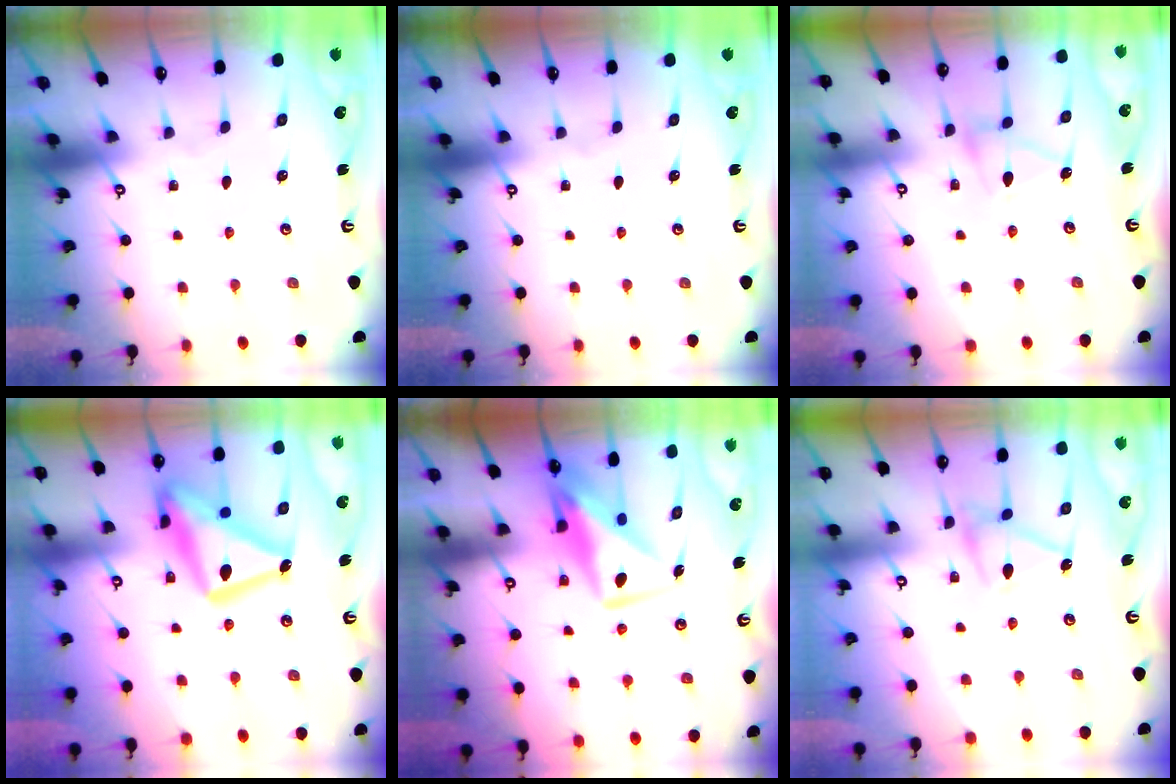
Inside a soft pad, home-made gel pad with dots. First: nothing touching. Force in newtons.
{"total": 0.0}
{"total": 7.7, "press": 7.7, "slide": 0.7}
{"total": 19.6, "press": 19.6, "slide": 1.5}
{"total": 11.0, "press": 10.9, "slide": 0.9}
{"total": 13.3, "press": 13.3, "slide": 0.2}